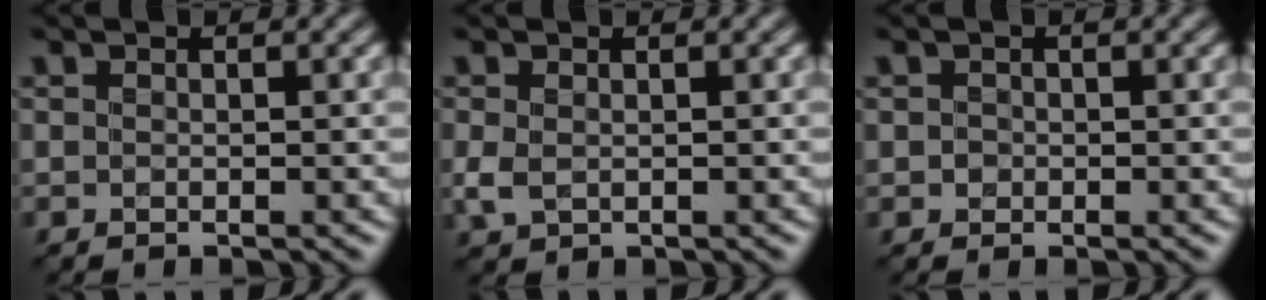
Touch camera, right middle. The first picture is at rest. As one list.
[{"total": 1.7, "force": [-0.1, 1.3, 1.1], "torque": [-0.033, -0.005, 0.000]}, {"total": 0.6, "force": [0.0, 0.5, -0.1], "torque": [0.006, -0.003, -0.003]}]